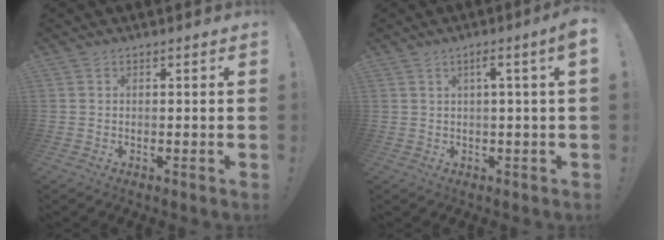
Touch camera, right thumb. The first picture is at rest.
{"total": 4.4, "force": [1.2, -0.4, 4.2], "torque": [-0.064, -0.007, 0.012]}